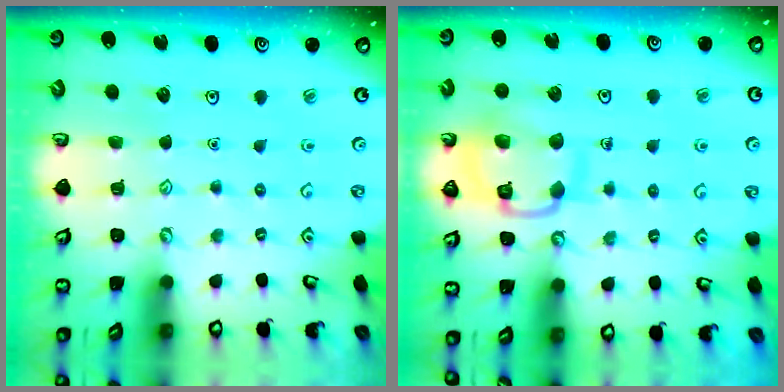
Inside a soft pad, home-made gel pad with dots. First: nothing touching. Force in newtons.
{"total": 13.1, "press": 13.1, "slide": 1.4}